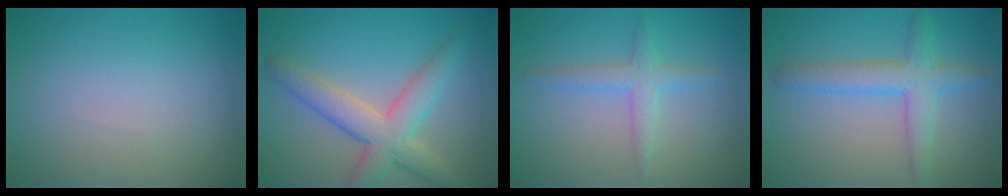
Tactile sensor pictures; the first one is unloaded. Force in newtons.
{"total": 5.4, "press": 5.4, "slide": 0.4}
{"total": 2.3, "press": 2.3, "slide": 0.1}
{"total": 4.0, "press": 4.0, "slide": 0.1}